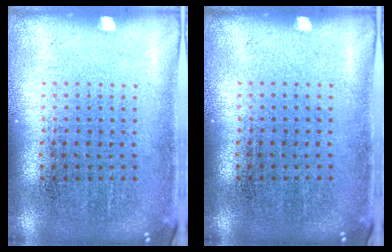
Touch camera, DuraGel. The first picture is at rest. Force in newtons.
{"total": 0.0}